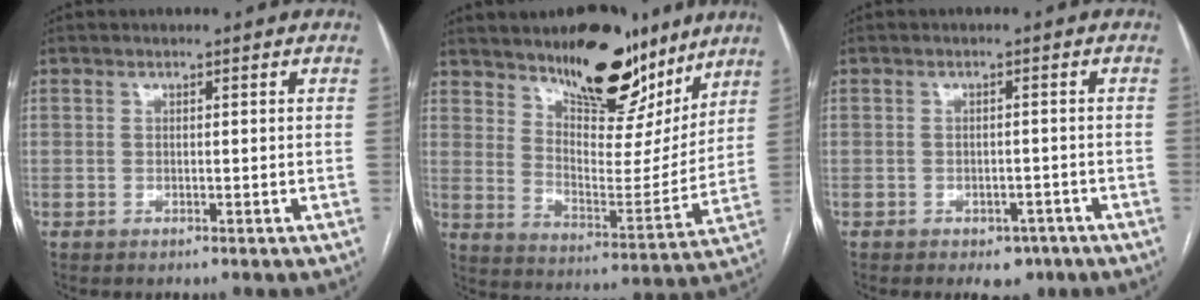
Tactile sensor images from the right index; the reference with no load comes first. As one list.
[{"total": 17.5, "force": [13.1, 6.2, 9.9], "torque": [-0.135, -0.024, 0.206]}, {"total": 3.8, "force": [-2.5, 2.2, 1.9], "torque": [-0.020, 0.002, -0.024]}]